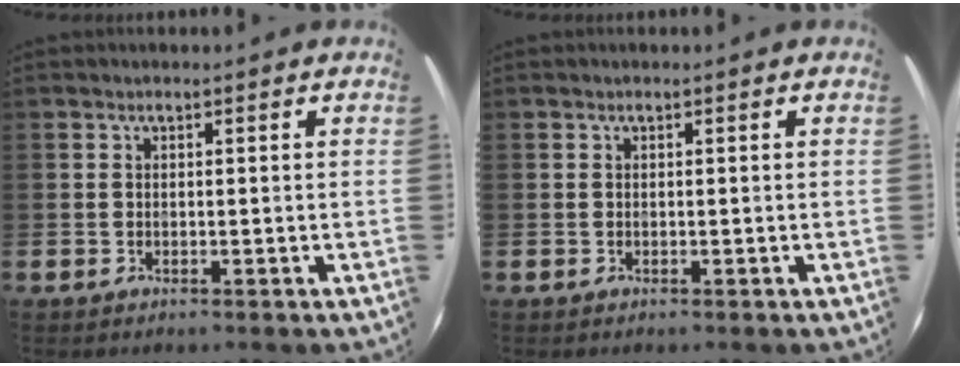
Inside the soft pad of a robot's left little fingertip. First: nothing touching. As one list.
[{"total": 0.0}]